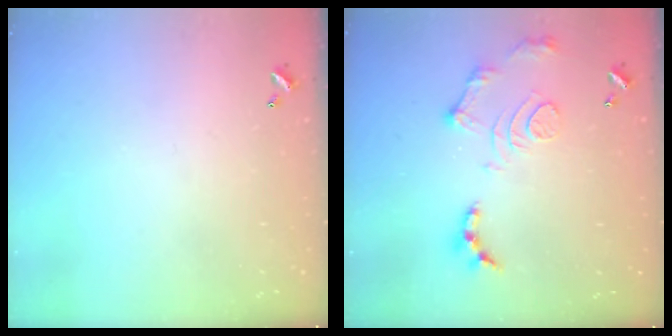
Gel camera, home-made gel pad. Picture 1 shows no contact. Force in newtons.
{"total": 11.8, "press": 11.7, "slide": 0.8}